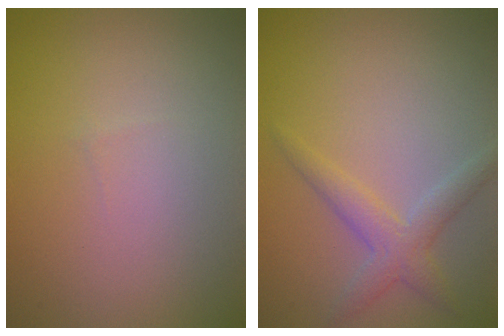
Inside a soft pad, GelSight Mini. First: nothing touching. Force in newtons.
{"total": 2.6, "press": 2.6, "slide": 0.0}